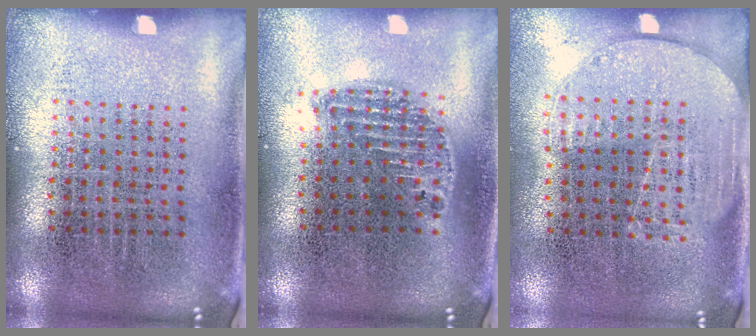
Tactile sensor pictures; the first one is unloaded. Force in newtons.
{"total": 1.2, "press": 1.1, "slide": 0.5}
{"total": 1.7, "press": 1.4, "slide": 0.8}